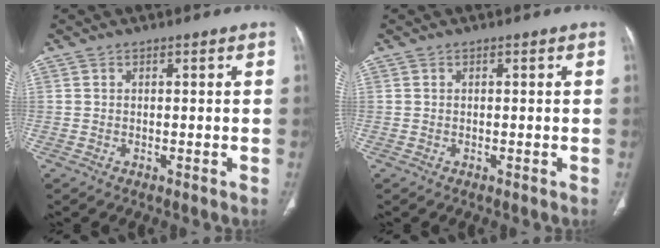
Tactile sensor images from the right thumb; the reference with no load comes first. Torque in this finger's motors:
{"motor_torque": [0.00, 0.01, 0.12, 0.25, 0.00]}